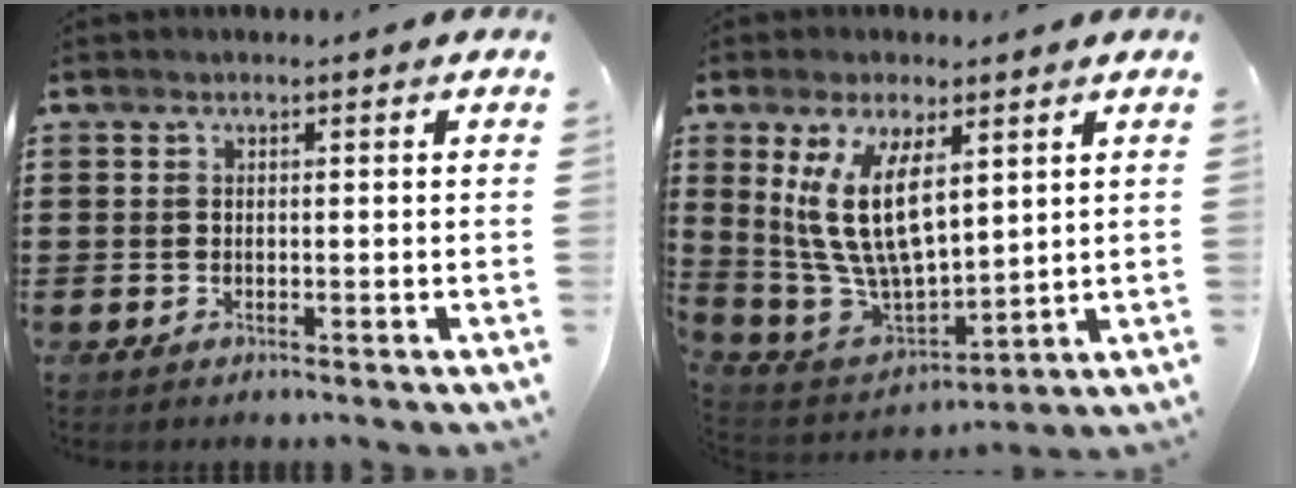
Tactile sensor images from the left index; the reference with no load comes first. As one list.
[{"total": 12.4, "force": [4.2, 5.4, 10.4], "torque": [-0.238, -0.009, 0.075]}]